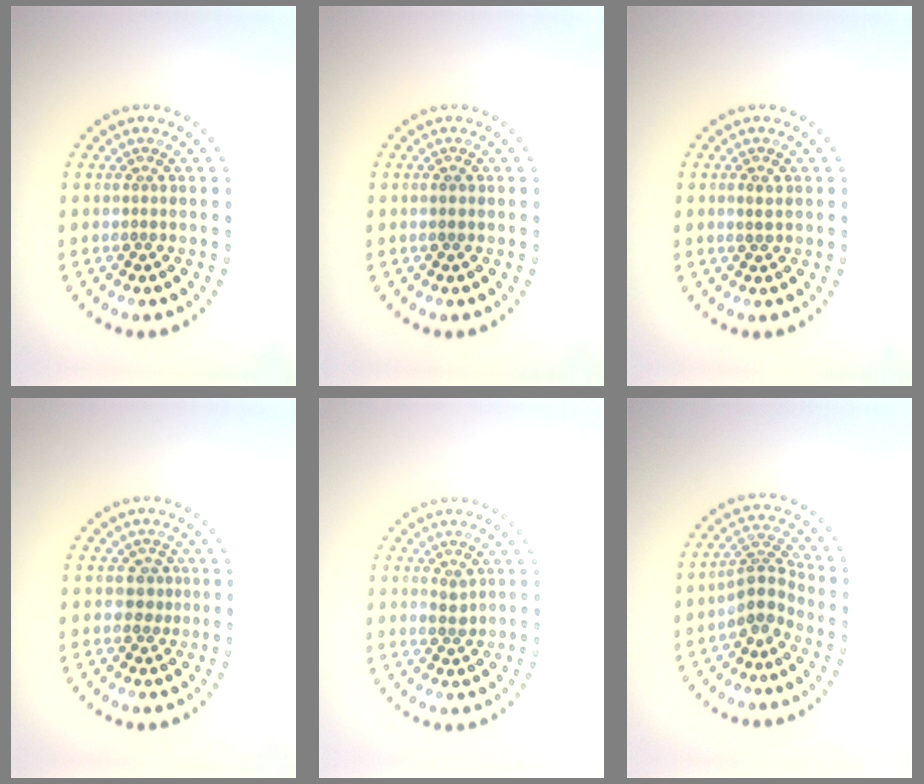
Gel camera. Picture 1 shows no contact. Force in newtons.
{"total": 0.9, "press": 0.9, "slide": 0.2}
{"total": 0.9, "press": 0.9, "slide": 0.2}
{"total": 1.6, "press": 1.2, "slide": 1.1}
{"total": 1.1, "press": 1.0, "slide": 0.3}
{"total": 3.2, "press": 2.4, "slide": 2.1}